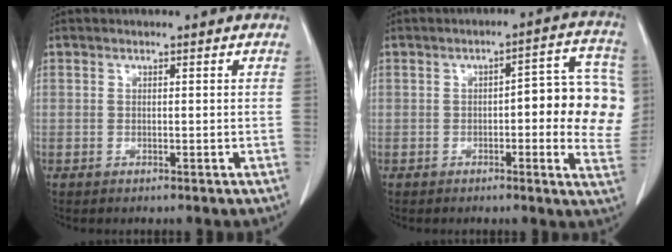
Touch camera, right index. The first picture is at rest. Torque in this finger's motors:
{"motor_torque": [0.34, 0.09, 0.21, 0.04]}